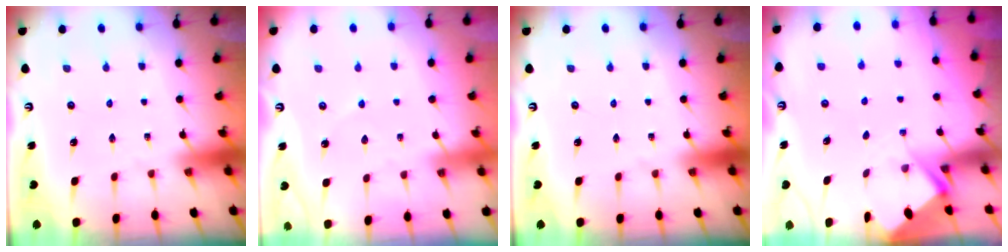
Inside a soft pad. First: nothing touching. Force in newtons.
{"total": 1.8, "press": 1.8, "slide": 0.2}
{"total": 0.0}
{"total": 2.9, "press": 2.8, "slide": 0.4}